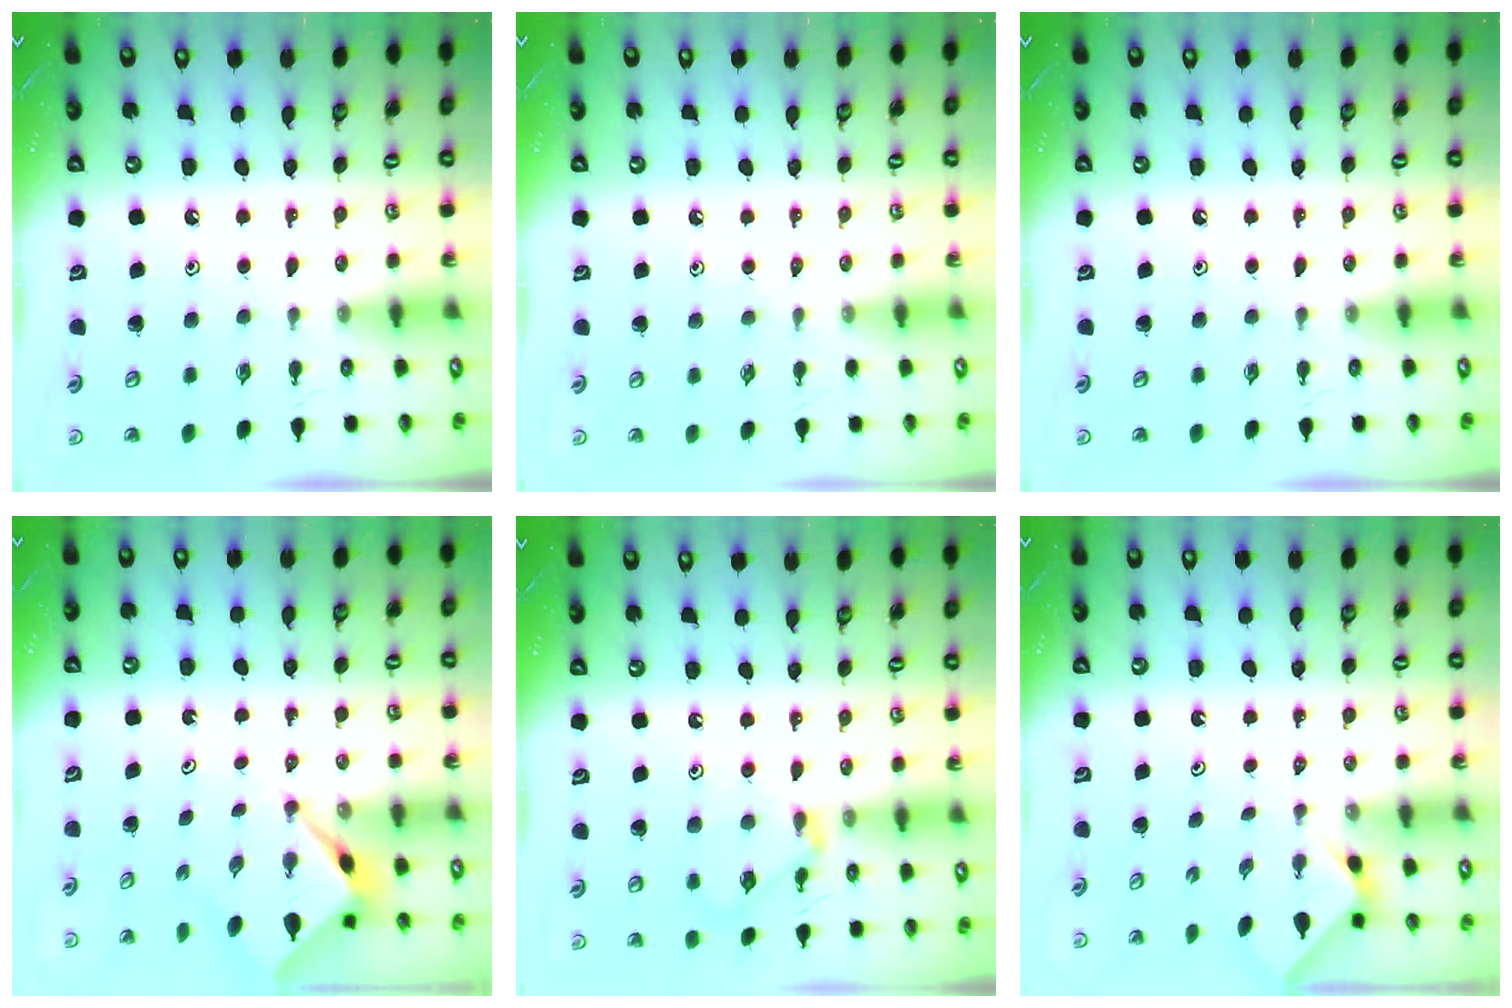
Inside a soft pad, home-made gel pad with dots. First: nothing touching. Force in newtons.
{"total": 2.1, "press": 2.1, "slide": 0.4}
{"total": 0.0}
{"total": 2.7, "press": 2.7, "slide": 0.2}
{"total": 8.3, "press": 8.3, "slide": 0.5}
{"total": 1.3, "press": 1.3, "slide": 0.4}